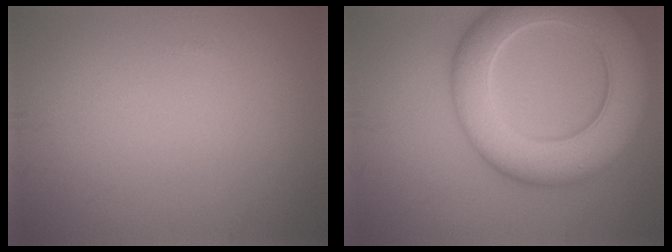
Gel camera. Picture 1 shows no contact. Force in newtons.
{"total": 10.8, "press": 10.8, "slide": 0.3}